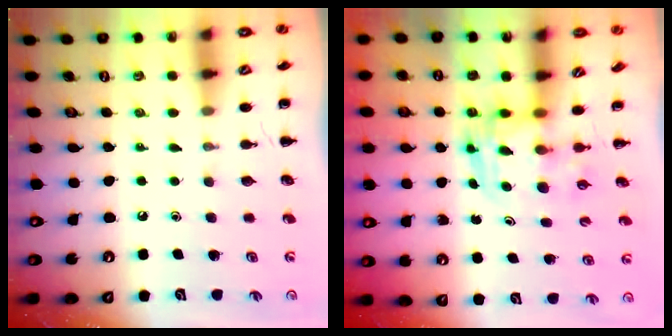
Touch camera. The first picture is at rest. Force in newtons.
{"total": 3.7, "press": 3.7, "slide": 0.6}